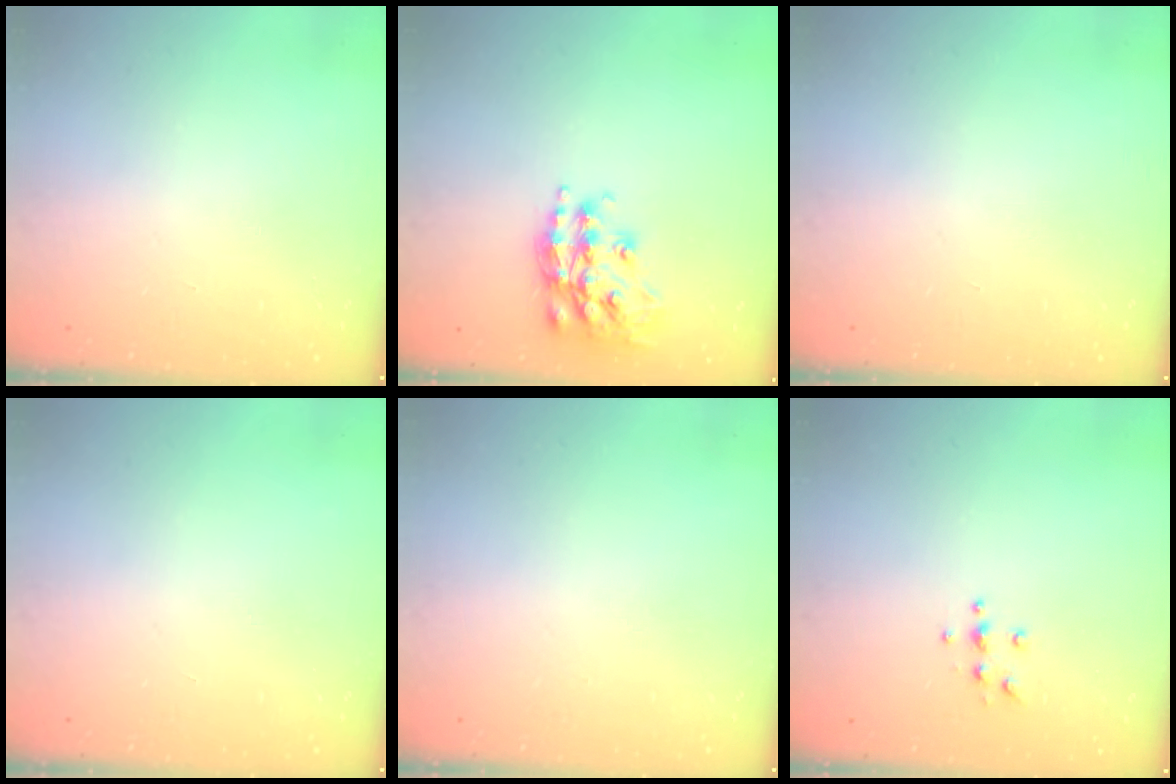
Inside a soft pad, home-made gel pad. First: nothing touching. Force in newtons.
{"total": 17.2, "press": 17.2, "slide": 1.2}
{"total": 0.0}
{"total": 0.0}
{"total": 0.0}
{"total": 4.6, "press": 4.6, "slide": 0.5}